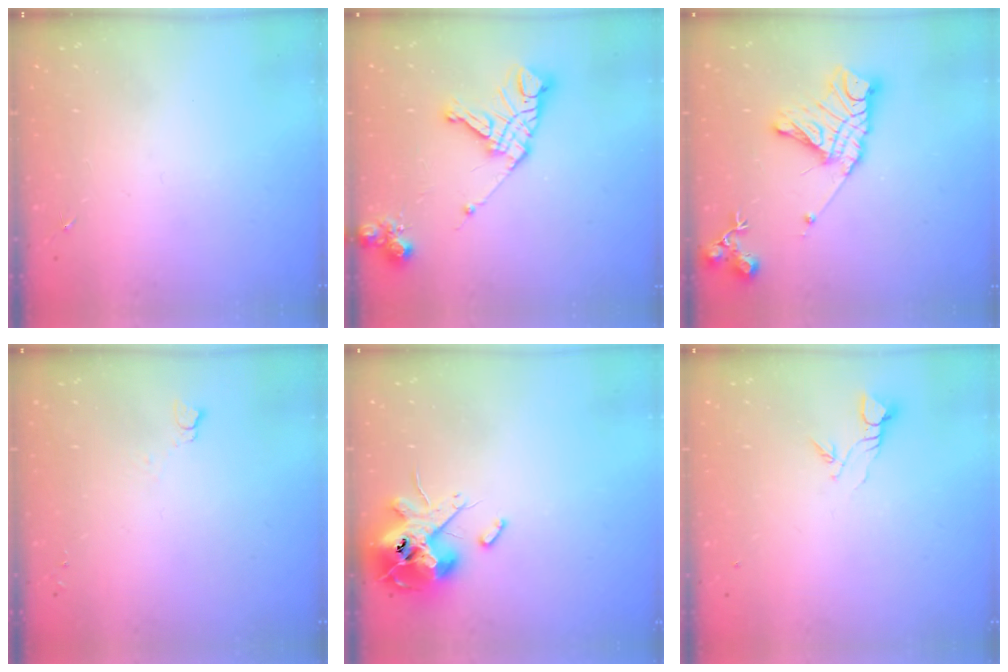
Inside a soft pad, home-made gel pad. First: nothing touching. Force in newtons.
{"total": 16.3, "press": 16.2, "slide": 1.8}
{"total": 17.0, "press": 16.9, "slide": 1.3}
{"total": 2.7, "press": 2.7, "slide": 0.3}
{"total": 13.9, "press": 13.7, "slide": 2.3}
{"total": 3.7, "press": 3.7, "slide": 0.1}